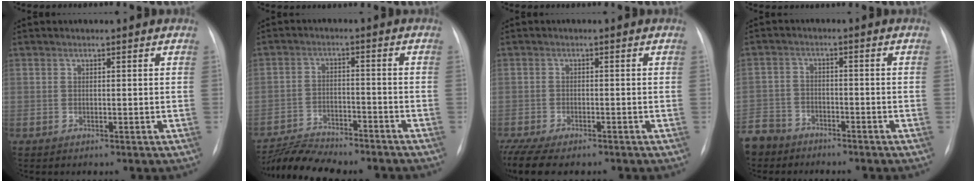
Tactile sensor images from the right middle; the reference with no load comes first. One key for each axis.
{"total": 9.4, "fx": -8.9, "fy": 1.5, "fz": 2.8, "tx": -0.046, "ty": 0.000, "tz": -0.144}
{"total": 10.0, "fx": -7.8, "fy": 3.4, "fz": 5.4, "tx": -0.105, "ty": -0.008, "tz": -0.119}
{"total": 10.0, "fx": -7.8, "fy": 5.9, "fz": 2.0, "tx": -0.070, "ty": -0.001, "tz": -0.141}